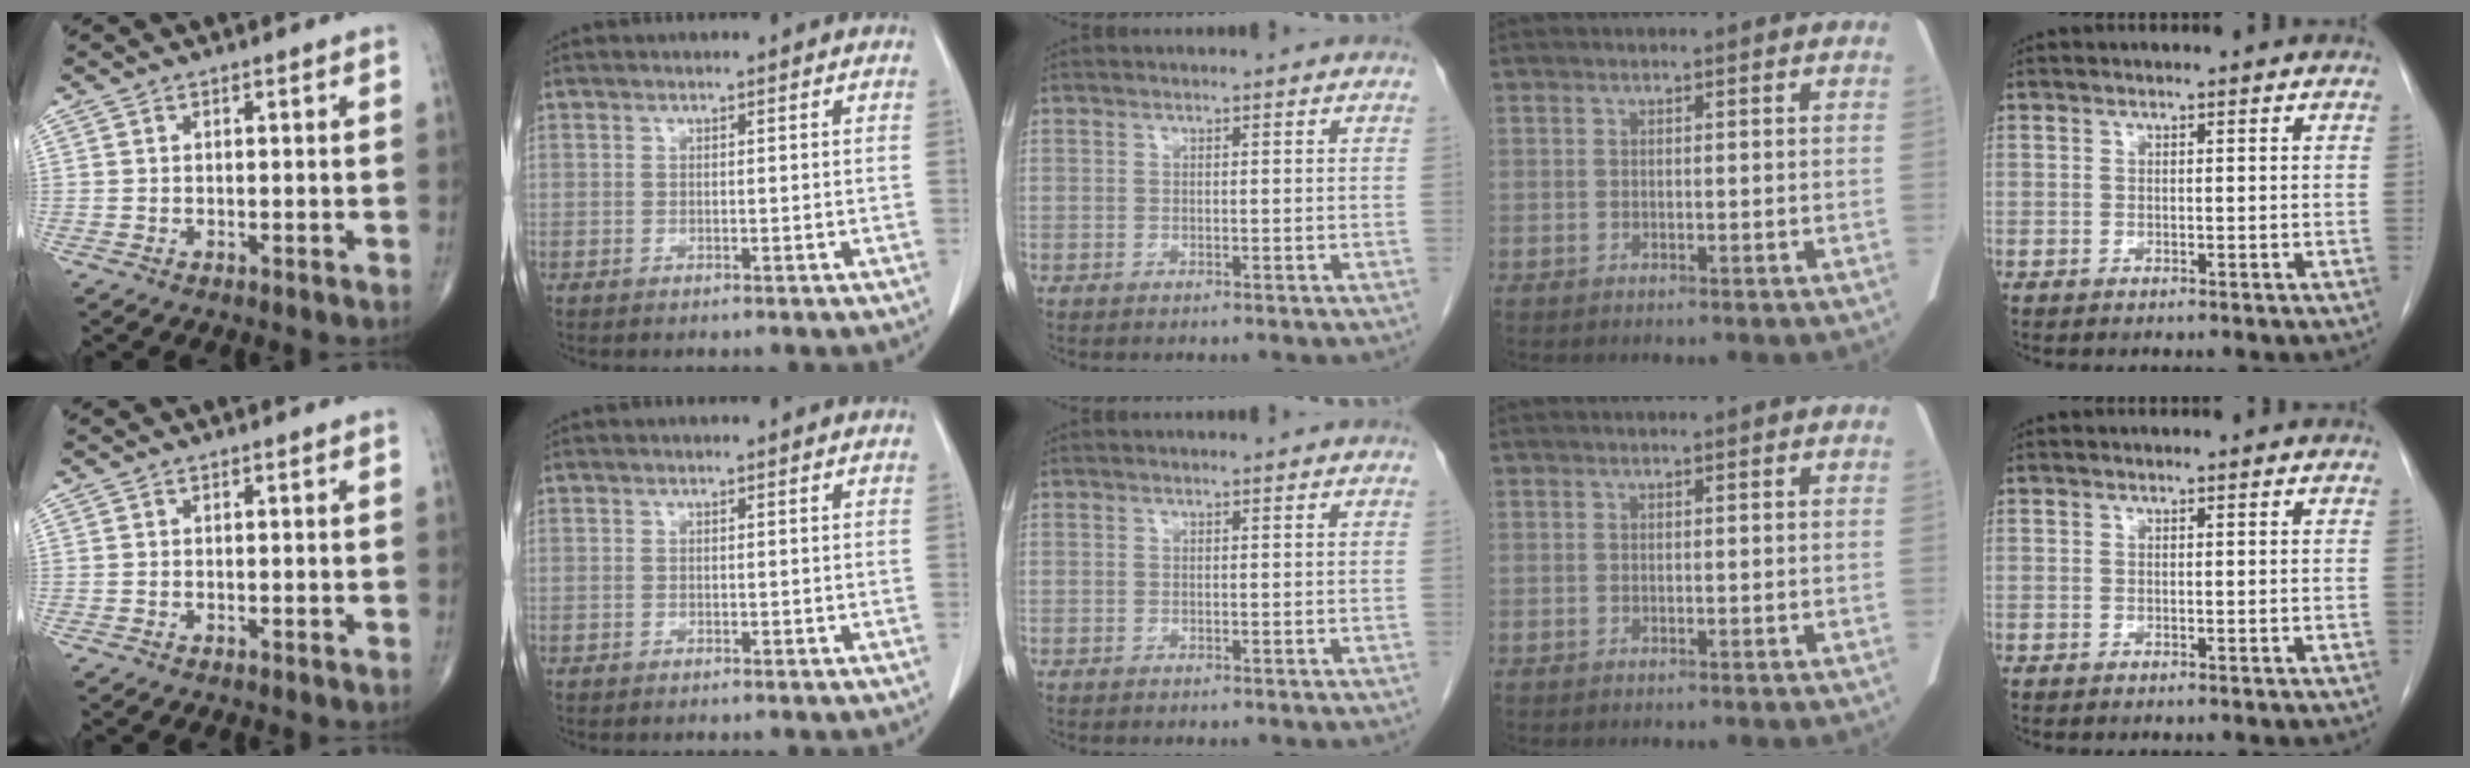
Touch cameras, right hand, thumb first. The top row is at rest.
{}